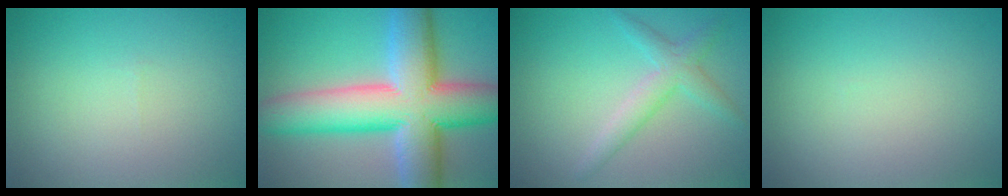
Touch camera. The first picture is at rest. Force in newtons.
{"total": 13.4, "press": 13.4, "slide": 0.4}
{"total": 2.6, "press": 2.6, "slide": 0.1}
{"total": 0.0}